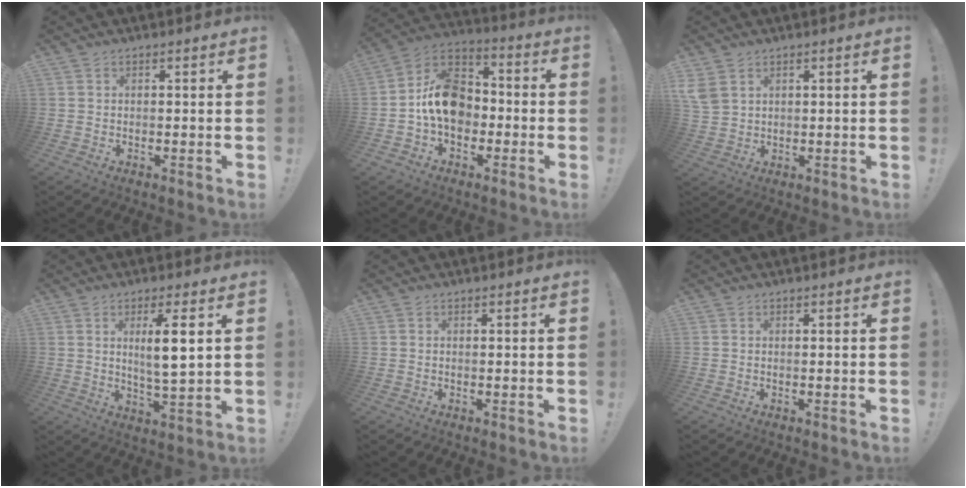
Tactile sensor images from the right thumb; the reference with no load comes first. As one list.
[{"total": 14.6, "force": [-1.3, 10.9, 9.6], "torque": [-0.156, 0.029, -0.018]}, {"total": 5.1, "force": [2.8, 3.3, 2.6], "torque": [-0.061, -0.005, 0.058]}, {"total": 8.1, "force": [2.5, 1.1, 7.7], "torque": [-0.116, -0.012, 0.034]}, {"total": 0.0}, {"total": 0.0}]